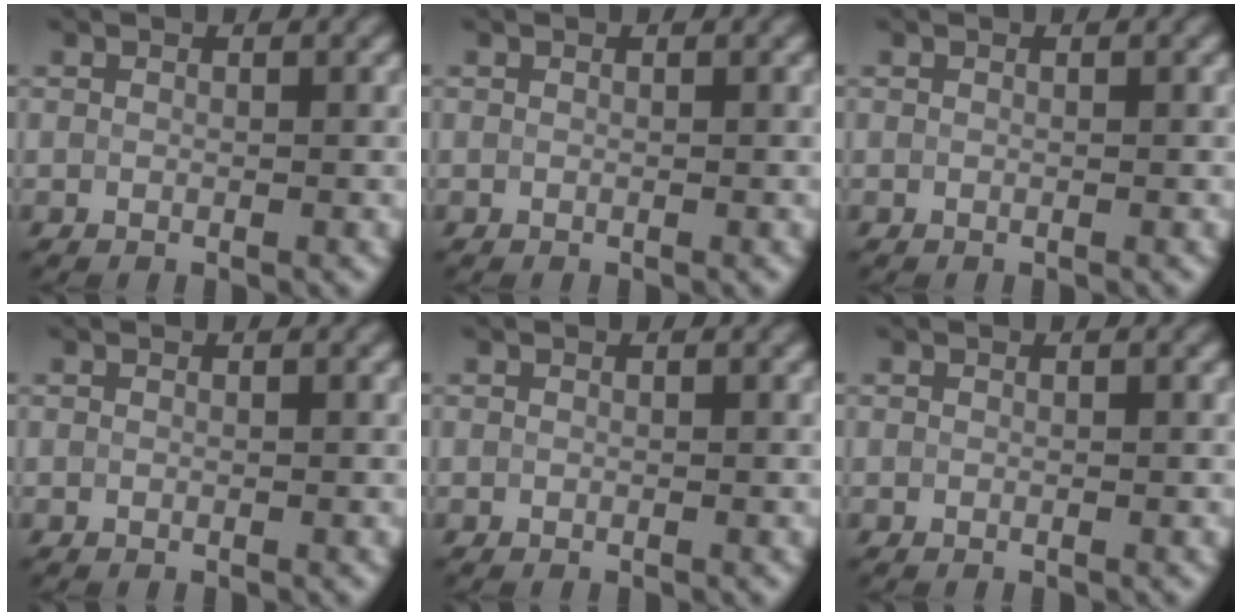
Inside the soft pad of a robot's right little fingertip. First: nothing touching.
{"total": 0.0}
{"total": 0.0}
{"total": 0.0}
{"total": 0.0}
{"total": 0.0}